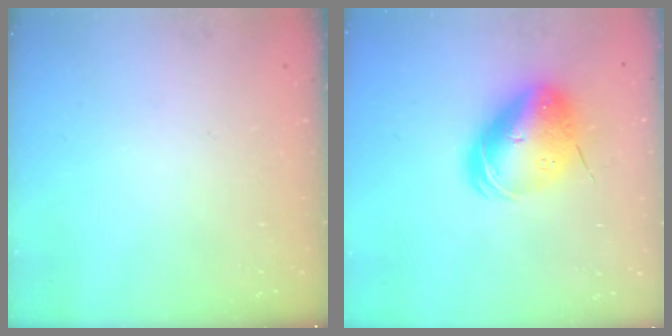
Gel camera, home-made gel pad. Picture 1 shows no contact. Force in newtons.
{"total": 15.0, "press": 14.7, "slide": 3.0}